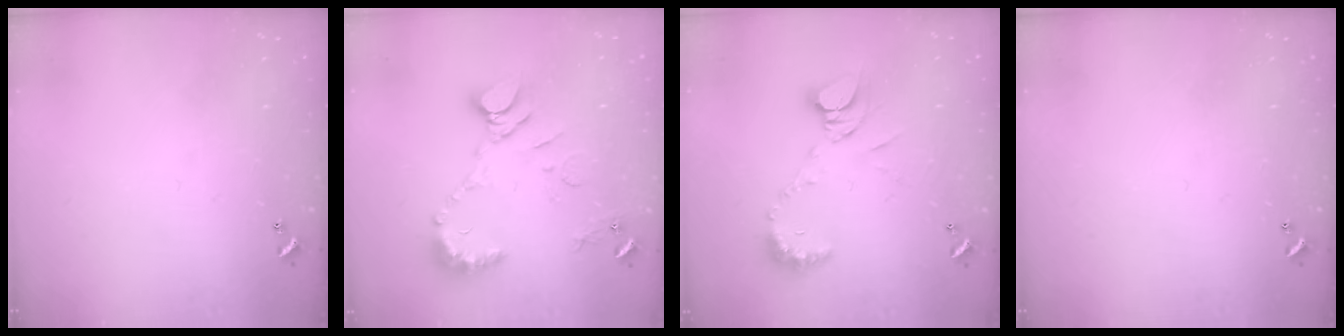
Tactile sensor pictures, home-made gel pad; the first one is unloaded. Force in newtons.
{"total": 11.1, "press": 11.0, "slide": 1.3}
{"total": 10.0, "press": 10.0, "slide": 0.9}
{"total": 0.0}